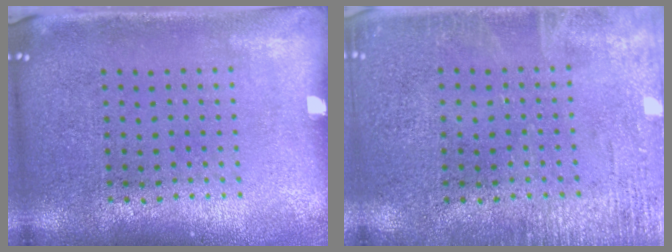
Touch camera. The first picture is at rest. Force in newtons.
{"total": 2.2, "press": 2.2, "slide": 0.3}